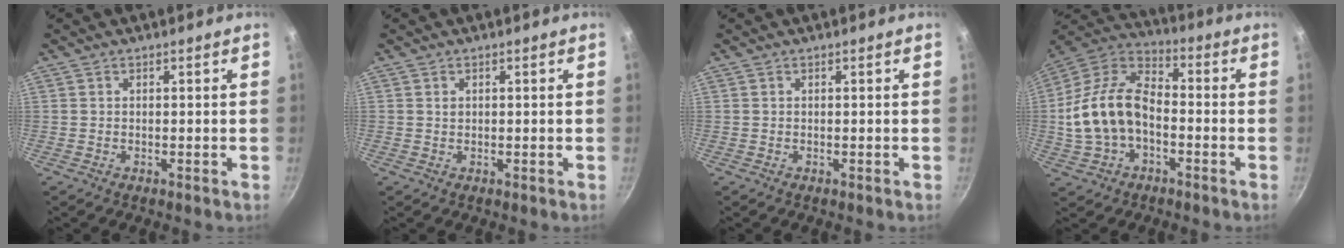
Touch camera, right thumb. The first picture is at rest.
{"total": 0.7, "force": [0.2, 0.6, 0.3], "torque": [-0.002, 0.000, 0.004]}
{"total": 0.0}
{"total": 16.3, "force": [-2.4, 10.3, 12.4], "torque": [-0.216, 0.044, -0.057]}